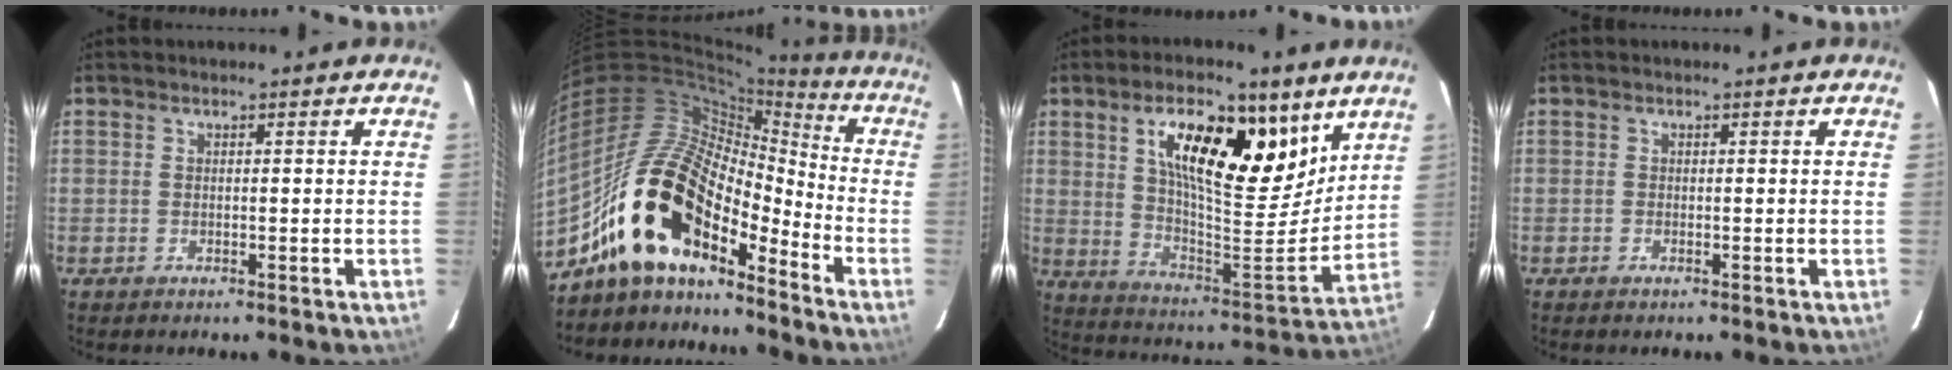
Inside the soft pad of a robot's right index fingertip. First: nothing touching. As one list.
[{"total": 20.4, "force": [-13.8, 8.5, 12.3], "torque": [-0.234, -0.006, -0.271]}, {"total": 20.3, "force": [10.6, 8.0, 15.3], "torque": [-0.244, 0.011, 0.182]}, {"total": 0.0}]